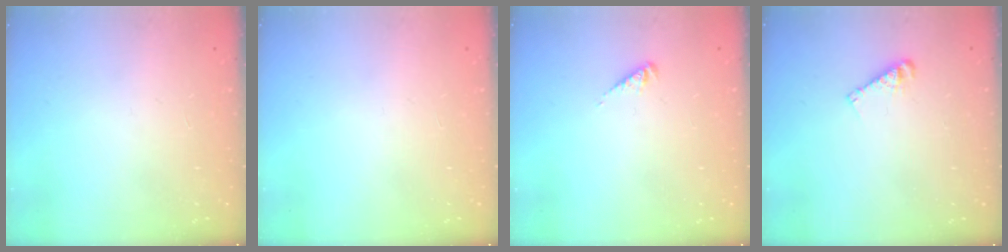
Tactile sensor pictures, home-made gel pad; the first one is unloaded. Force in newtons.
{"total": 0.0}
{"total": 2.1, "press": 2.0, "slide": 0.4}
{"total": 4.9, "press": 4.9, "slide": 0.3}